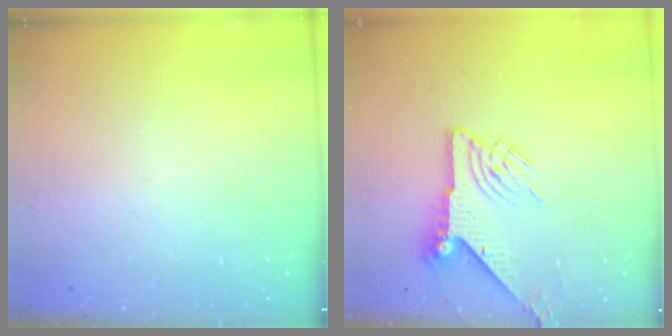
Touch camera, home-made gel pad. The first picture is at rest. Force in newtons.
{"total": 9.2, "press": 9.2, "slide": 0.6}